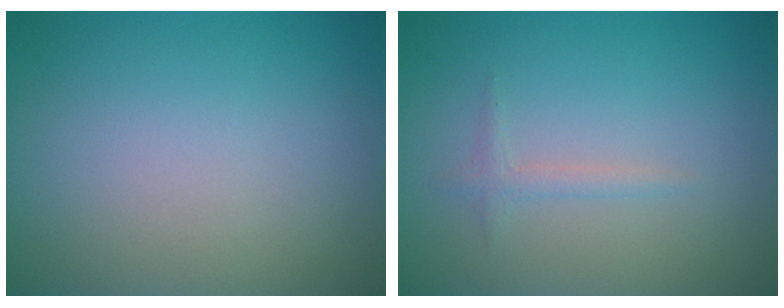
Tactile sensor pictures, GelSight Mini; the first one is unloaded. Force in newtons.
{"total": 1.0, "press": 1.0, "slide": 0.0}